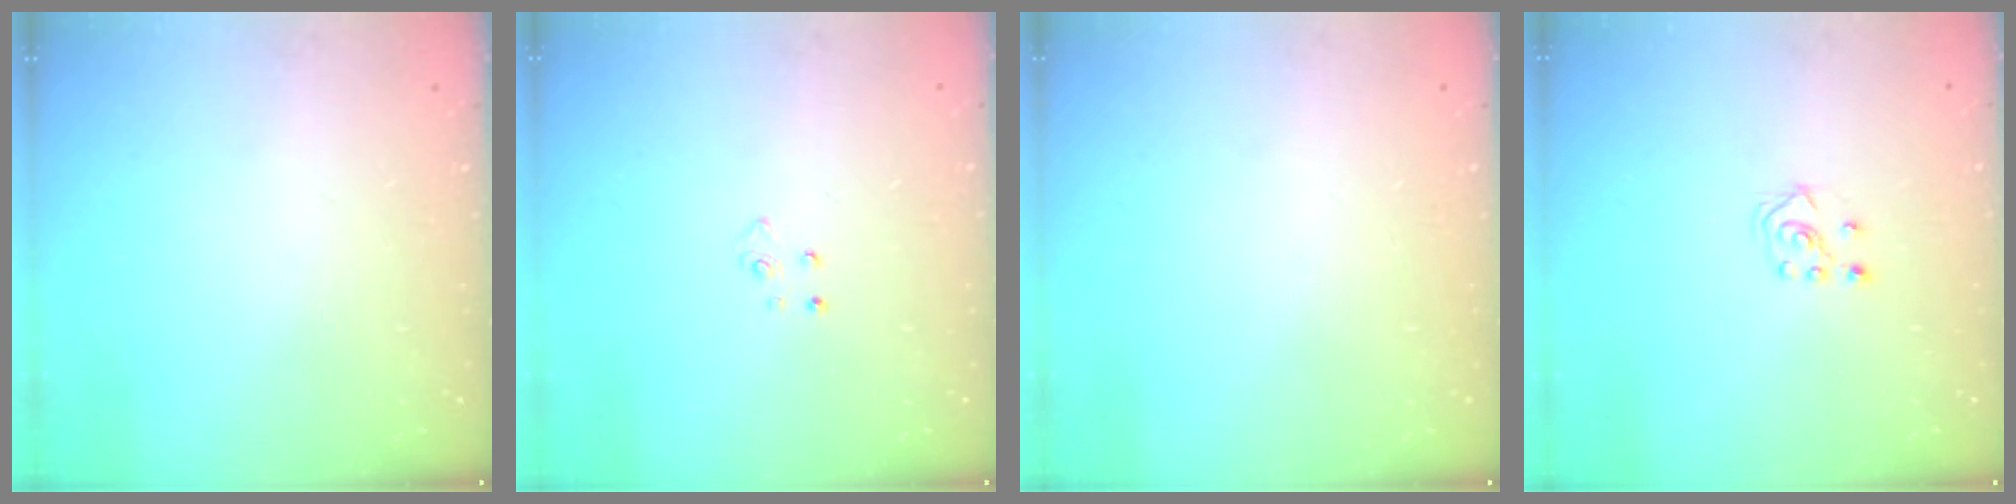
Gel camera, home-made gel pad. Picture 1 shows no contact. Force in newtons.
{"total": 2.6, "press": 2.6, "slide": 0.3}
{"total": 0.0}
{"total": 3.5, "press": 3.4, "slide": 0.9}